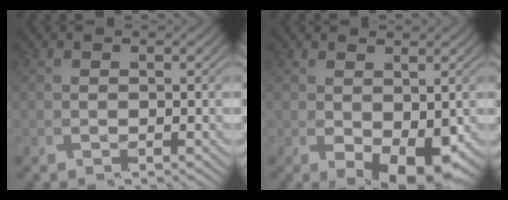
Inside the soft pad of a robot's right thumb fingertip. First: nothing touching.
{"total": 4.4, "force": [-0.9, 1.9, 3.8], "torque": [-0.070, -0.020, -0.001]}